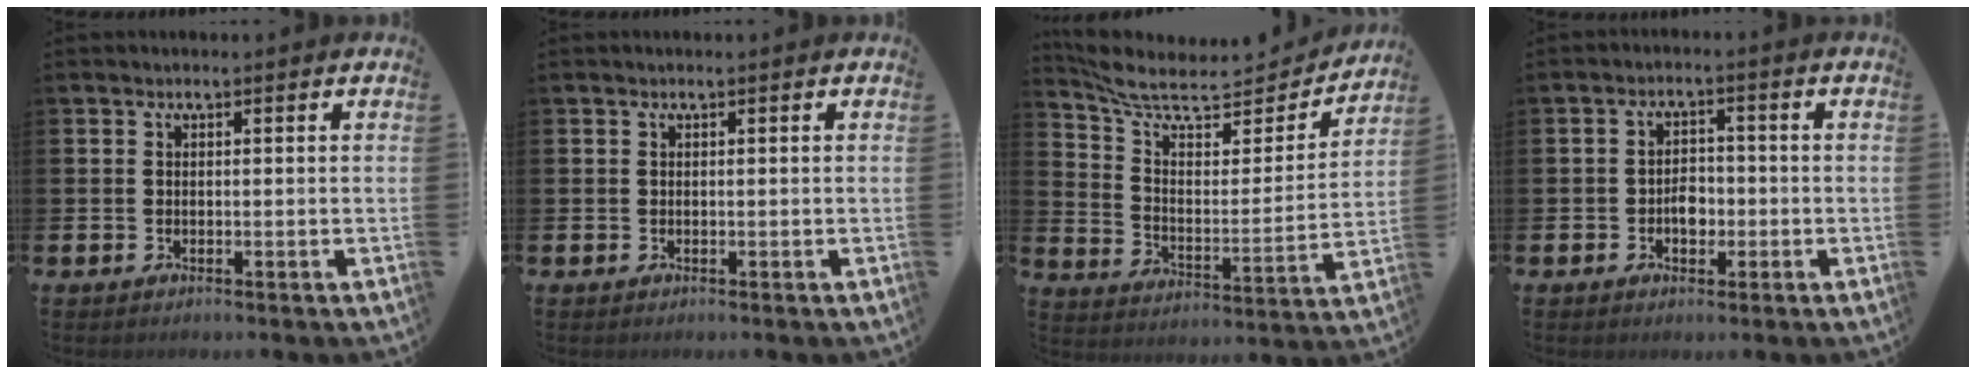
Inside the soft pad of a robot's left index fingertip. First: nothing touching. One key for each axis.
{"total": 0.0}
{"total": 8.2, "fx": 6.9, "fy": 3.1, "fz": 3.3, "tx": -0.091, "ty": -0.058, "tz": 0.114}
{"total": 2.8, "fx": -0.8, "fy": 2.0, "fz": 1.9, "tx": -0.012, "ty": -0.005, "tz": -0.022}